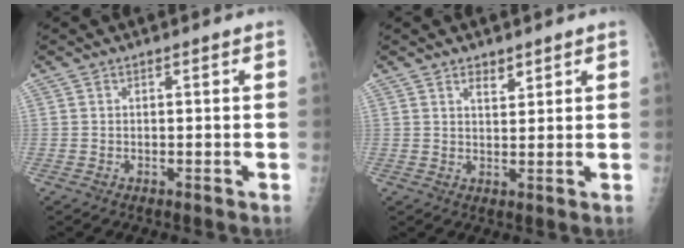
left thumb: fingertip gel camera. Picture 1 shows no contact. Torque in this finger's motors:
{"motor_torque": [-0.28, -0.26, 0.02, 0.14, -0.07]}